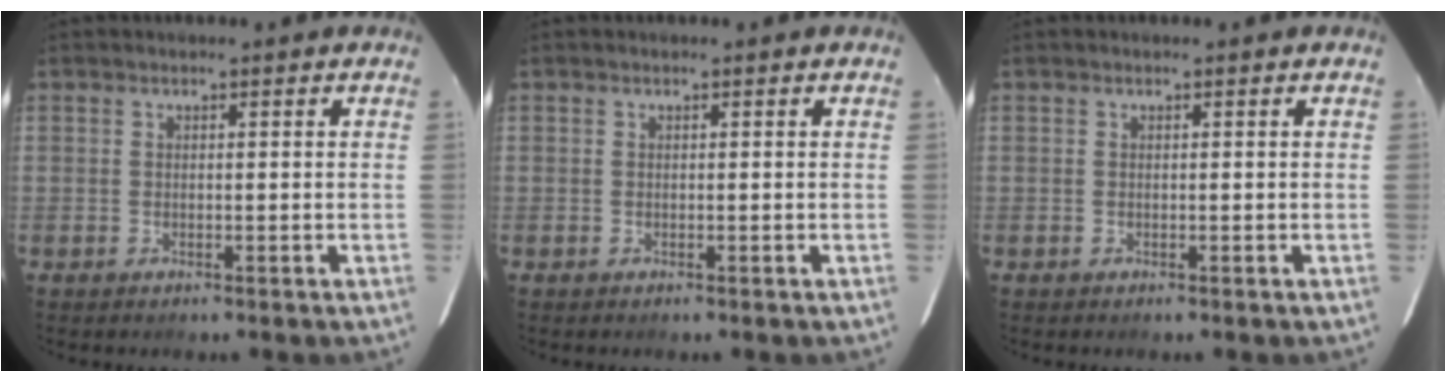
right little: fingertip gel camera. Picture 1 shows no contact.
{"total": 0.0}
{"total": 0.0}